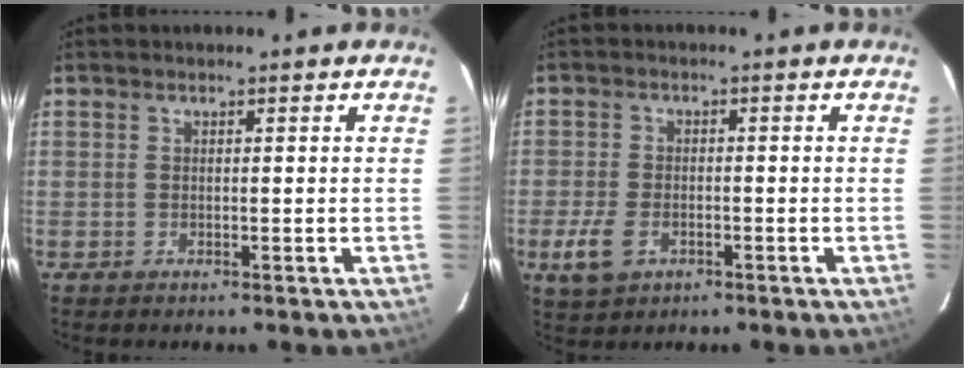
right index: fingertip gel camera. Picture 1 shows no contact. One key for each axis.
{"total": 6.1, "fx": -2.6, "fy": 4.0, "fz": 3.7, "tx": -0.095, "ty": -0.009, "tz": -0.045}